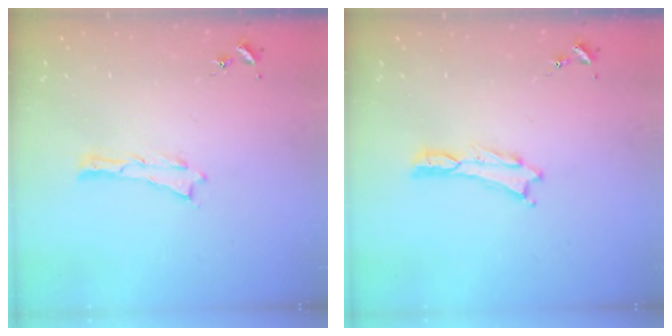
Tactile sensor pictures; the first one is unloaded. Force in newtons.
{"total": 0.0}